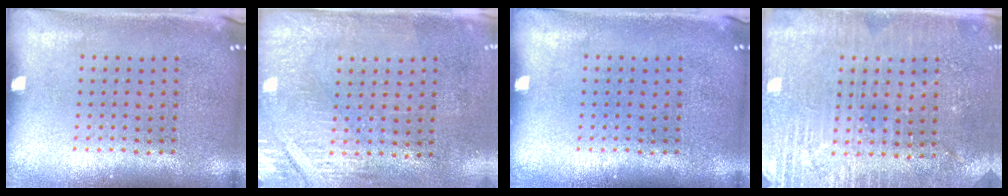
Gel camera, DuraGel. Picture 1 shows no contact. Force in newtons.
{"total": 2.8, "press": 2.4, "slide": 1.4}
{"total": 0.0}
{"total": 2.8, "press": 2.8, "slide": 0.5}